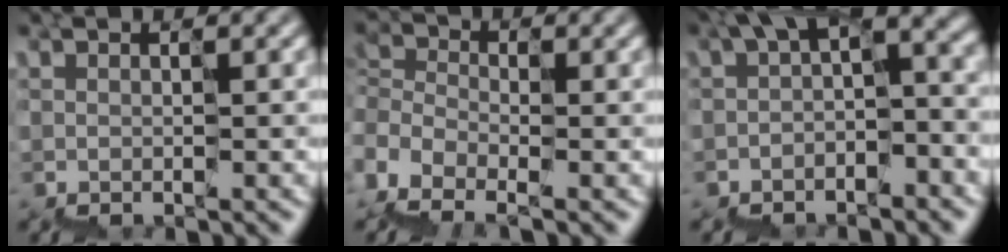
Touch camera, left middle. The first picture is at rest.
{"total": 4.7, "force": [-4.6, 0.0, -0.7], "torque": [0.000, -0.012, -0.105]}
{"total": 5.1, "force": [0.0, 2.4, 4.4], "torque": [-0.078, 0.002, -0.007]}